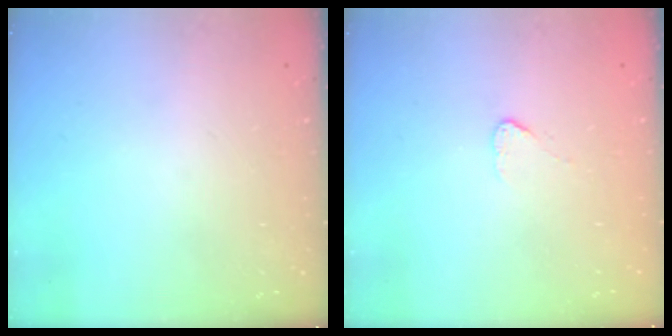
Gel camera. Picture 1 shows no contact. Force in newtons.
{"total": 2.7, "press": 2.7, "slide": 0.3}